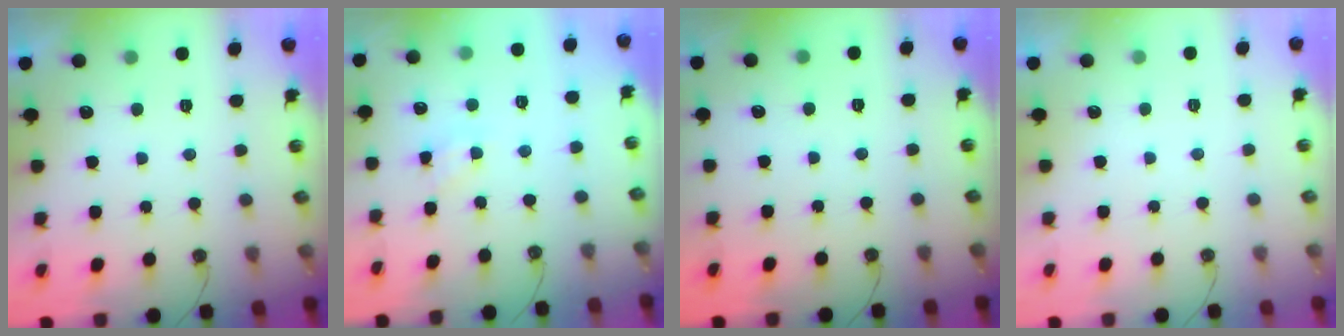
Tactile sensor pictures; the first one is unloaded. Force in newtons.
{"total": 3.5, "press": 3.5, "slide": 0.4}
{"total": 0.0}
{"total": 0.0}